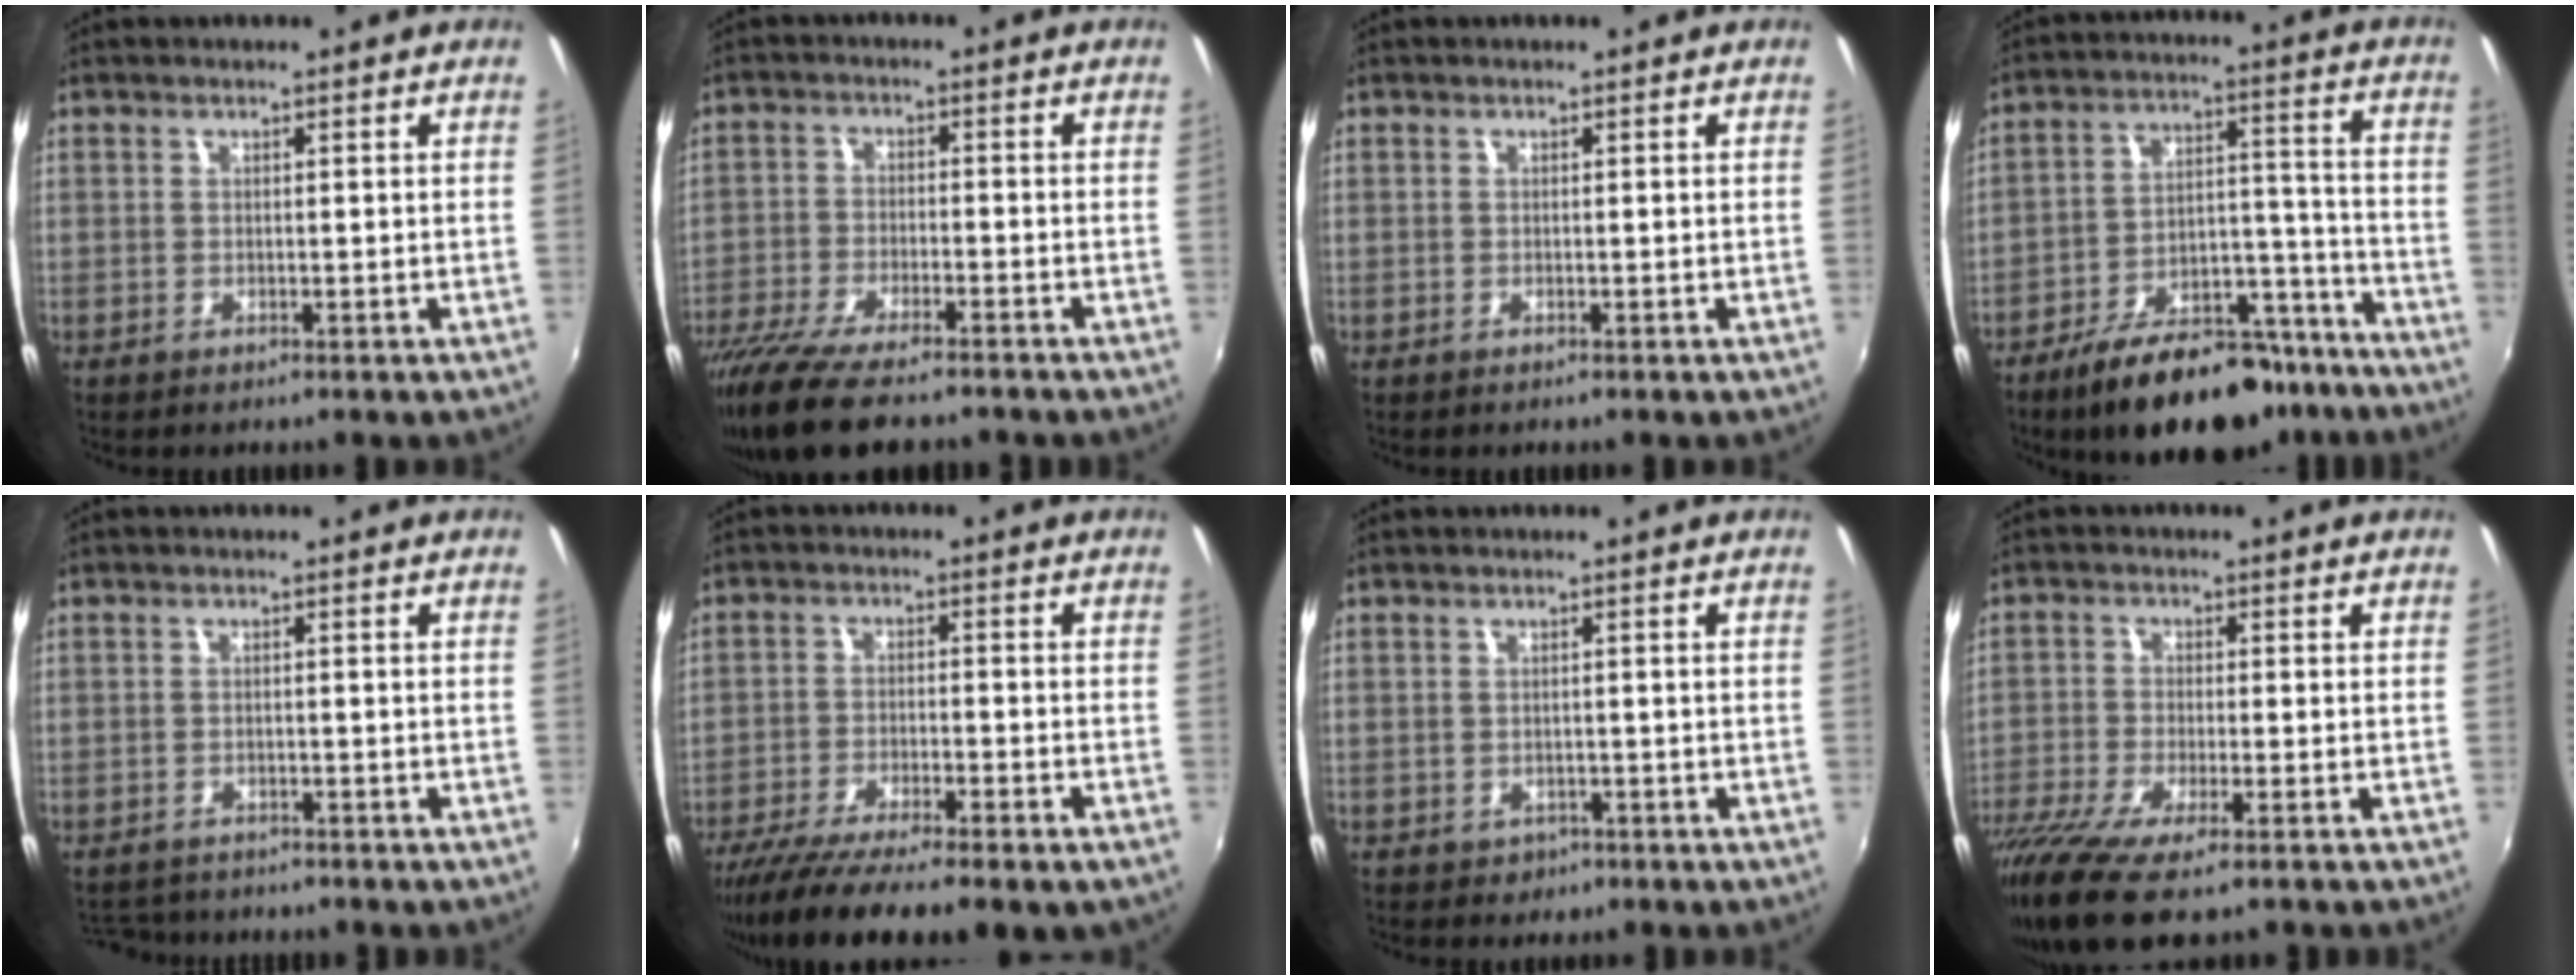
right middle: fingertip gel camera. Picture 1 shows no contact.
{"total": 13.8, "force": [-11.1, 3.1, 7.6], "torque": [-0.167, -0.047, -0.194]}
{"total": 0.0}
{"total": 20.8, "force": [-15.9, 8.7, 10.1], "torque": [-0.170, 0.022, -0.216]}
{"total": 5.7, "force": [-5.1, 2.3, 1.4], "torque": [-0.039, -0.006, -0.078]}
{"total": 14.6, "force": [-11.3, 2.7, 8.8], "torque": [-0.173, -0.049, -0.182]}
{"total": 2.3, "force": [-1.1, 1.9, 0.5], "torque": [-0.015, -0.004, -0.011]}
{"total": 13.5, "force": [-9.5, 3.4, 9.1], "torque": [-0.205, -0.061, -0.175]}